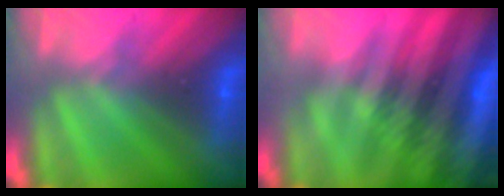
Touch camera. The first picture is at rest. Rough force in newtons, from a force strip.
{"total": 8.9}